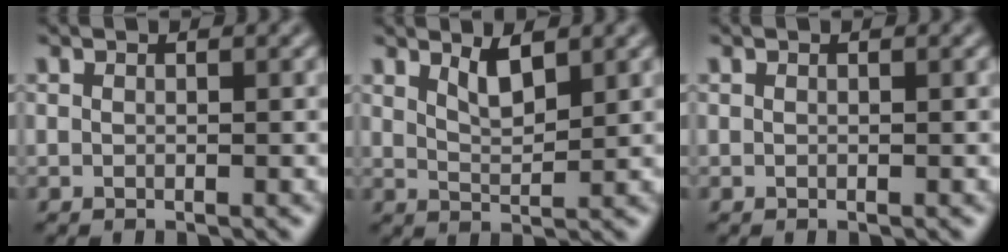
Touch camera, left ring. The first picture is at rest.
{"total": 2.4, "force": [1.6, 0.6, 1.7], "torque": [-0.031, -0.005, 0.032]}
{"total": 0.0}